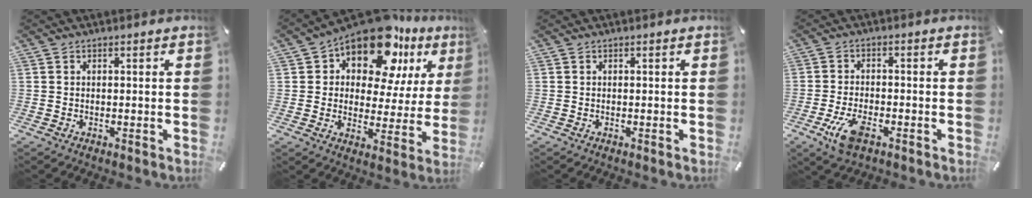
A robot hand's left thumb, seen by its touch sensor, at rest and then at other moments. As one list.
[{"total": 16.3, "force": [11.3, 8.1, 8.4], "torque": [-0.142, -0.080, 0.197]}, {"total": 0.0}, {"total": 6.9, "force": [-3.5, 3.2, 5.1], "torque": [-0.115, 0.004, -0.064]}]